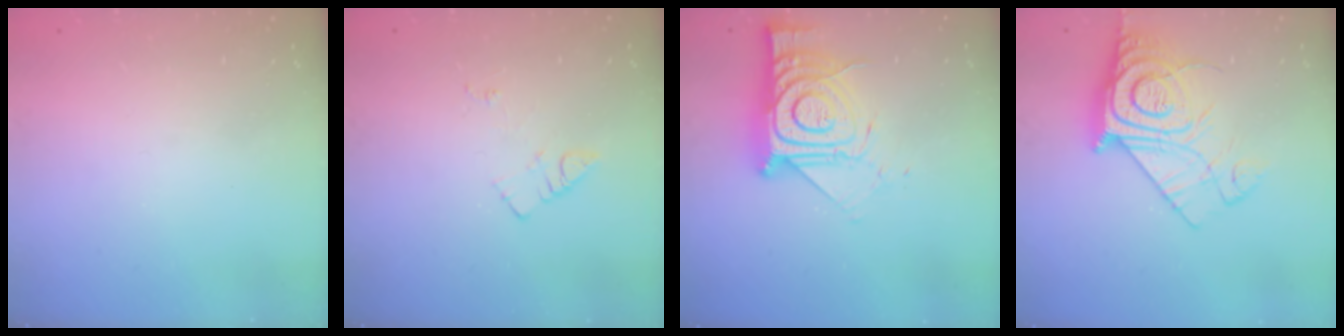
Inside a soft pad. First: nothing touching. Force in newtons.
{"total": 7.2, "press": 7.2, "slide": 0.6}
{"total": 16.3, "press": 16.2, "slide": 1.5}
{"total": 16.1, "press": 16.1, "slide": 1.1}